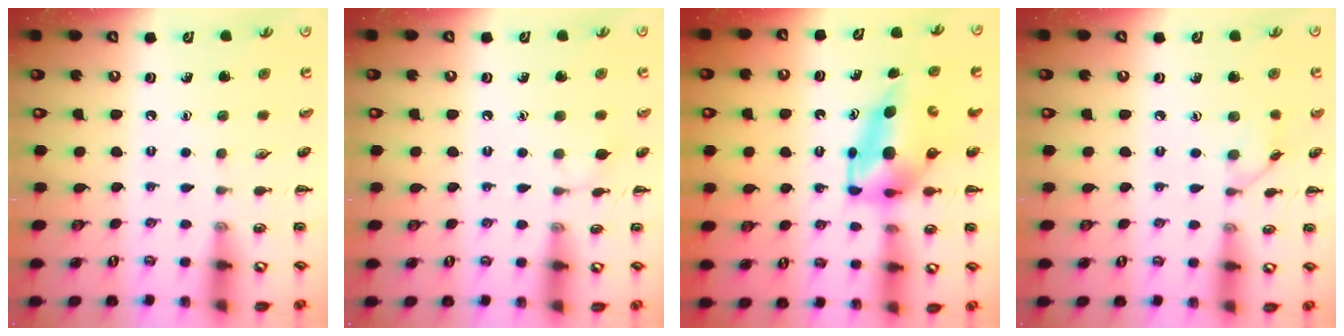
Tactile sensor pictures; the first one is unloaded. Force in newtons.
{"total": 5.2, "press": 4.9, "slide": 1.8}
{"total": 6.8, "press": 6.7, "slide": 1.4}
{"total": 5.5, "press": 5.2, "slide": 1.7}